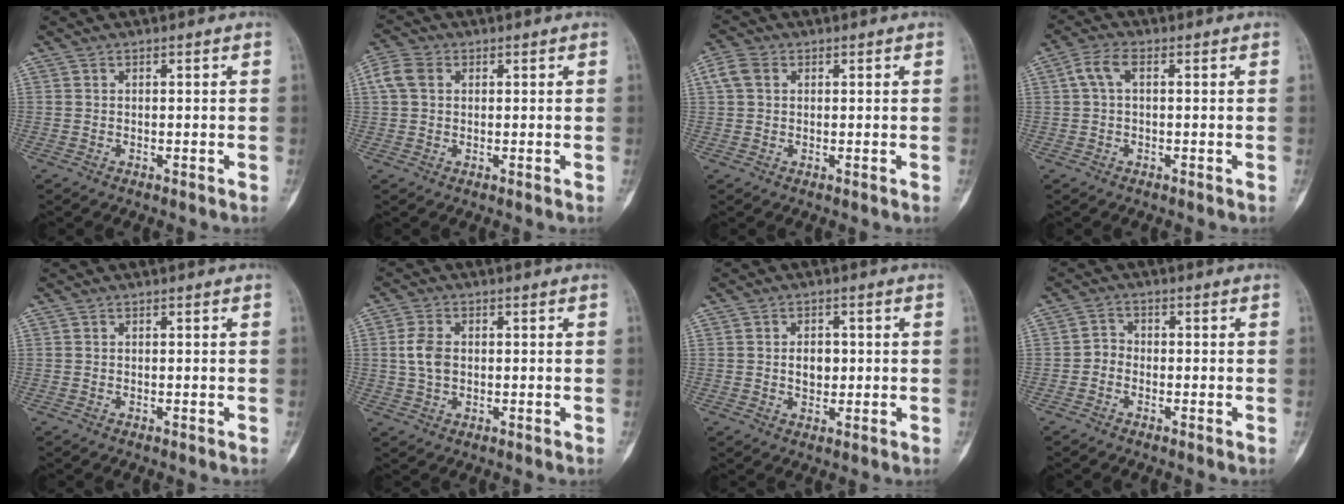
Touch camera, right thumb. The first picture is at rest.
{"total": 4.7, "force": [1.2, 3.5, 2.9], "torque": [-0.068, 0.015, 0.020]}
{"total": 3.7, "force": [1.1, 2.8, 2.2], "torque": [-0.051, 0.012, 0.020]}
{"total": 3.9, "force": [0.7, 1.8, 3.4], "torque": [-0.075, 0.015, 0.010]}
{"total": 0.0}
{"total": 4.8, "force": [0.4, 3.2, 3.6], "torque": [-0.072, 0.005, 0.005]}
{"total": 3.9, "force": [0.2, 2.8, 2.7], "torque": [-0.026, 0.003, 0.004]}
{"total": 2.2, "force": [-1.0, 1.7, 0.9], "torque": [-0.004, 0.010, -0.027]}